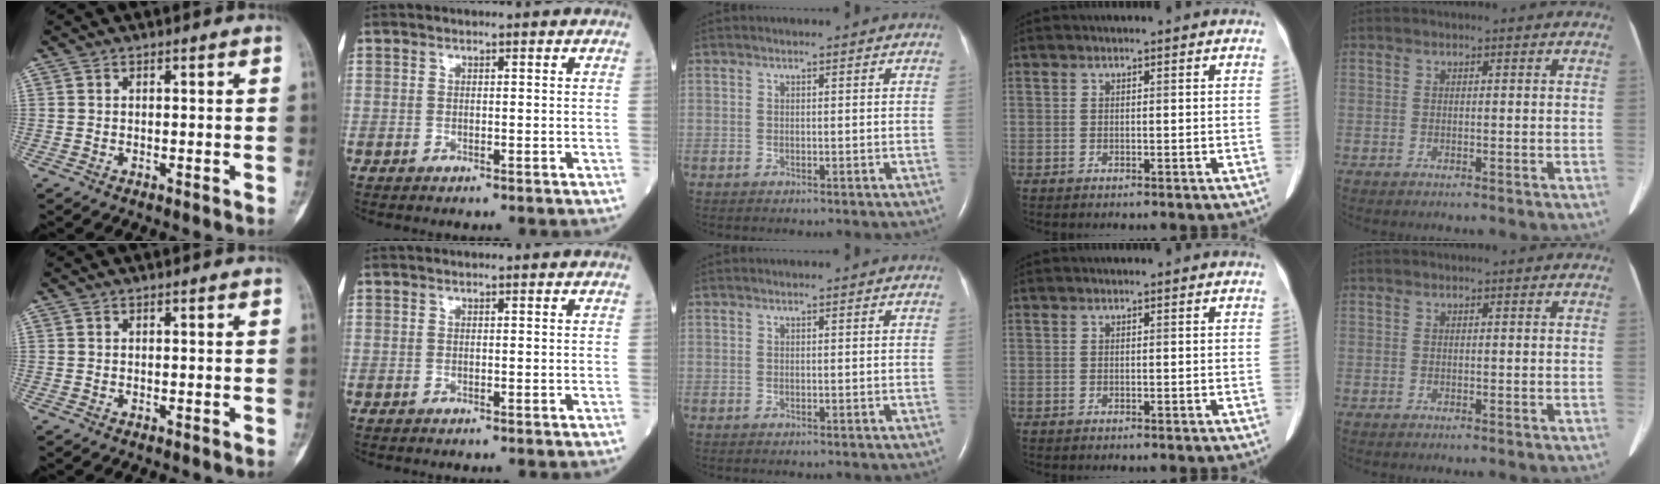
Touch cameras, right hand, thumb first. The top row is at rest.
{}